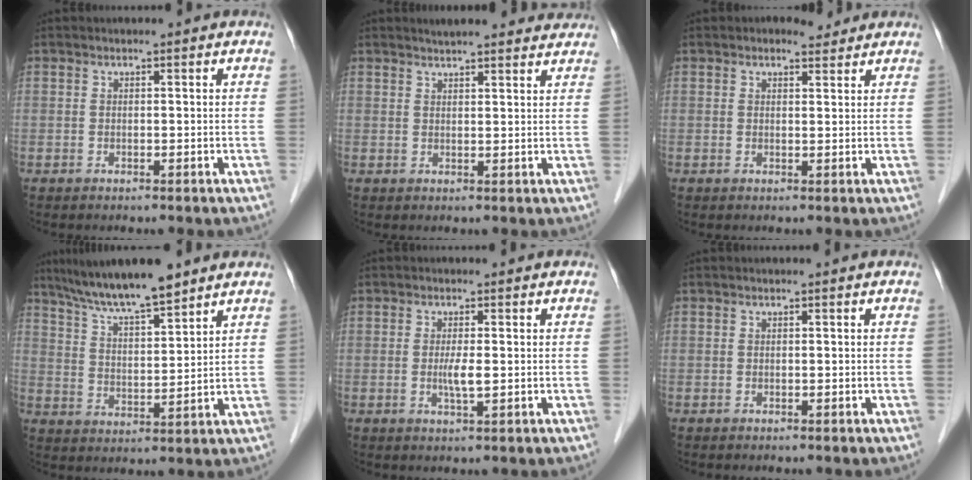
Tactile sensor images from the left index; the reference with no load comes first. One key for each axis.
{"total": 10.3, "fx": 9.5, "fy": 1.8, "fz": 3.6, "tx": -0.037, "ty": 0.011, "tz": 0.107}
{"total": 2.1, "fx": 1.8, "fy": 1.0, "fz": 0.4, "tx": -0.010, "ty": 0.005, "tz": 0.025}
{"total": 11.0, "fx": 9.2, "fy": 0.8, "fz": 6.0, "tx": -0.107, "ty": 0.016, "tz": 0.165}
{"total": 2.5, "fx": -0.2, "fy": 0.2, "fz": 2.5, "tx": -0.053, "ty": -0.005, "tz": -0.003}
{"total": 0.0}